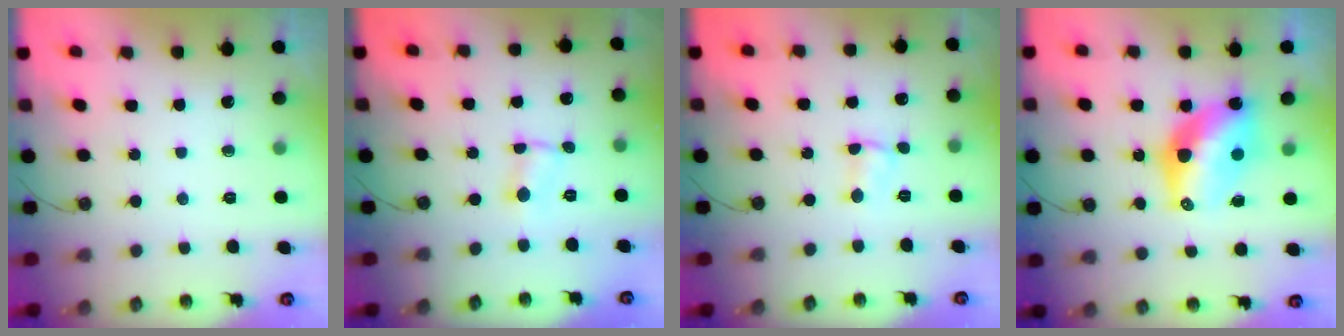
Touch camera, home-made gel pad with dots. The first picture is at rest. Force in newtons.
{"total": 1.9, "press": 1.9, "slide": 0.2}
{"total": 2.2, "press": 2.2, "slide": 0.4}
{"total": 13.0, "press": 13.0, "slide": 1.1}